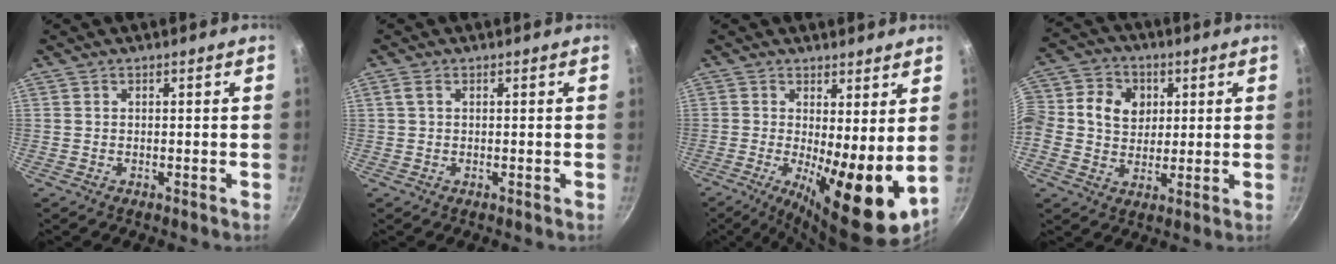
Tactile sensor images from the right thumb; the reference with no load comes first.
{"total": 1.4, "force": [0.4, 0.9, 1.0], "torque": [-0.021, 0.005, 0.008]}
{"total": 14.0, "force": [-0.1, 4.6, 13.2], "torque": [-0.187, -0.024, 0.002]}
{"total": 16.3, "force": [2.8, 13.8, 8.3], "torque": [-0.170, 0.027, 0.037]}